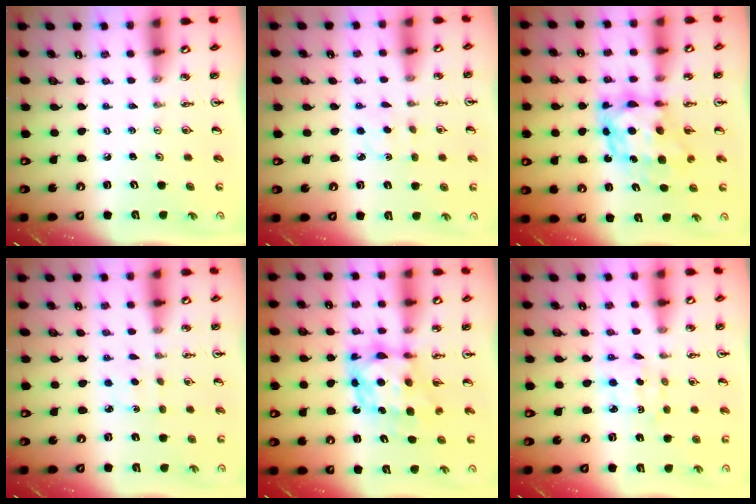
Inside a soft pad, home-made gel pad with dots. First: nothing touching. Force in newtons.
{"total": 1.6, "press": 1.5, "slide": 0.5}
{"total": 8.0, "press": 8.0, "slide": 0.7}
{"total": 2.7, "press": 2.6, "slide": 0.3}
{"total": 8.0, "press": 8.0, "slide": 0.7}
{"total": 2.9, "press": 2.9, "slide": 0.2}